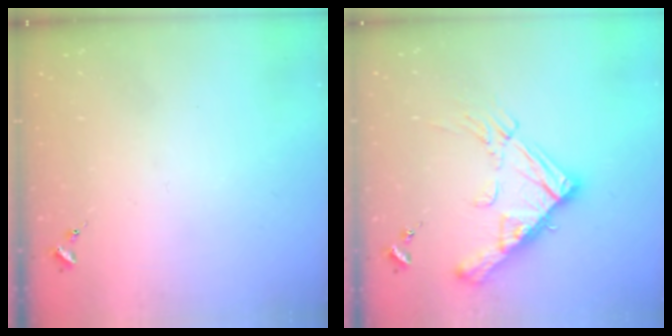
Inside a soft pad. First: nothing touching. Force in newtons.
{"total": 17.3, "press": 17.2, "slide": 1.7}